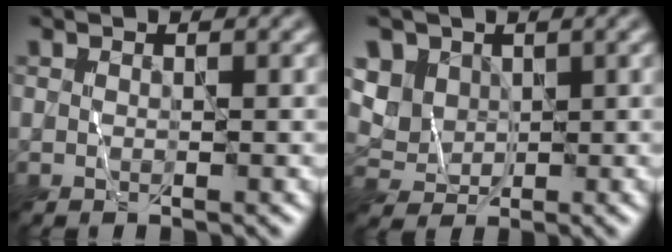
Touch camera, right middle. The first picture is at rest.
{"total": 4.3, "force": [2.1, 3.4, 1.5], "torque": [-0.058, 0.000, 0.049]}